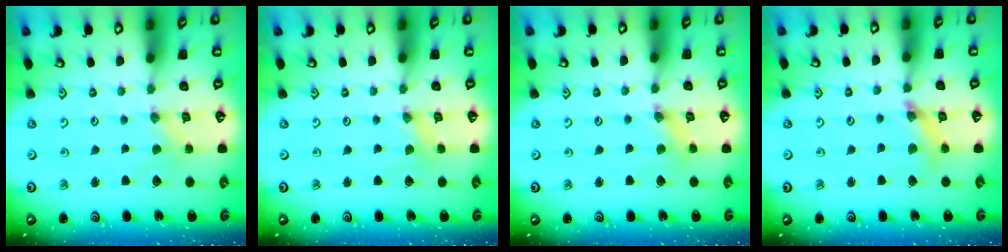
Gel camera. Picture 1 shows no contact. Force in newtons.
{"total": 0.0}
{"total": 1.9, "press": 1.9, "slide": 0.2}
{"total": 8.9, "press": 8.8, "slide": 1.1}